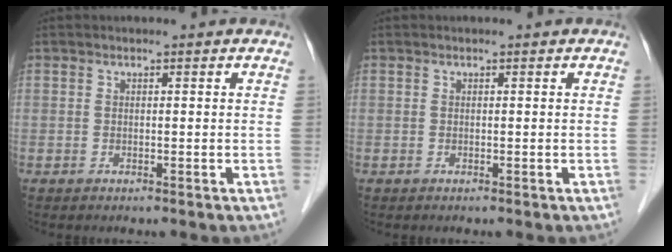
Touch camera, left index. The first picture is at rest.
{"total": 0.0}